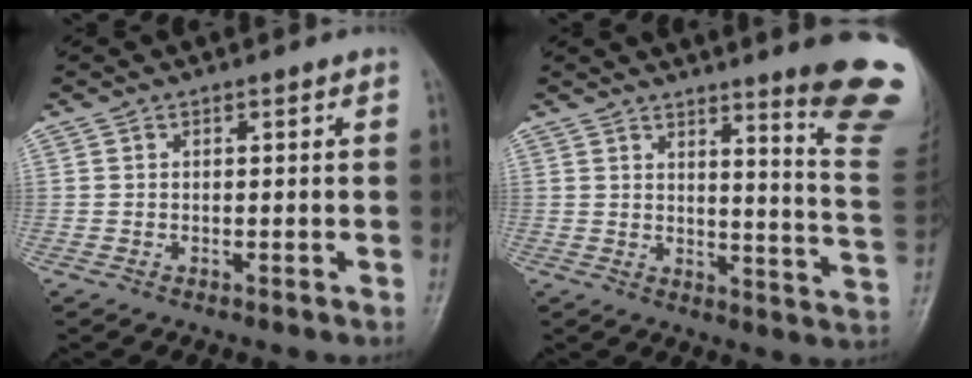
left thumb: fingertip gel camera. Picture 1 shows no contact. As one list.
[{"total": 16.6, "force": [11.7, 0.9, 11.6], "torque": [-0.117, -0.103, 0.138]}]